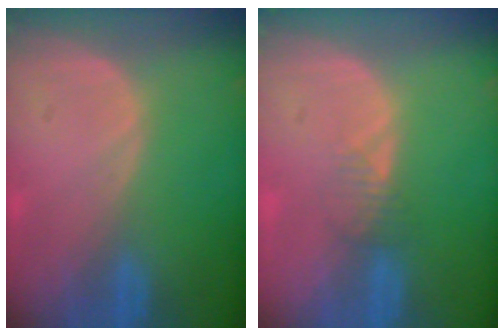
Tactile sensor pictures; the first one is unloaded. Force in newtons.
{"total": 1.6, "press": 1.6, "slide": 0.2}